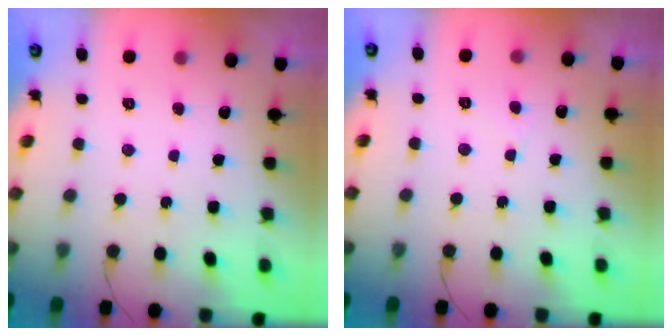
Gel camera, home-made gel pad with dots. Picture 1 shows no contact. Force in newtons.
{"total": 1.7, "press": 1.7, "slide": 0.2}